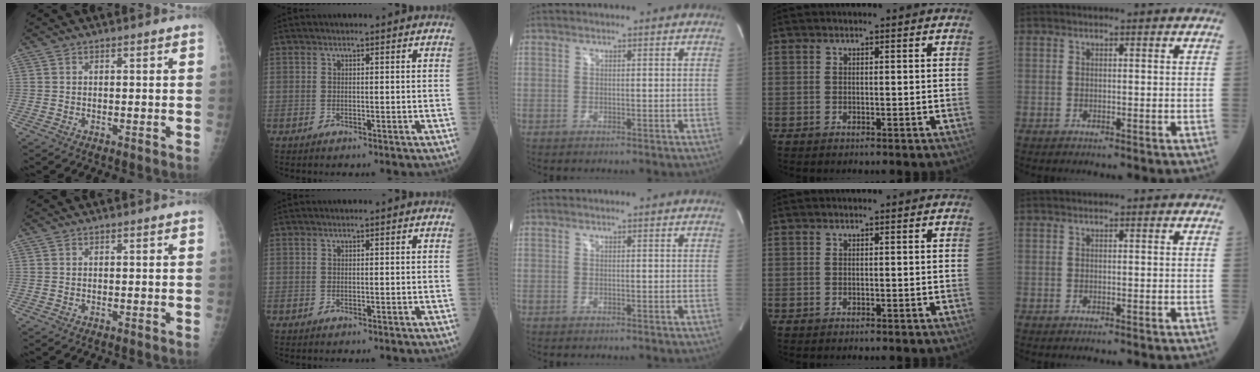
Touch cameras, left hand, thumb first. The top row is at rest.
{}